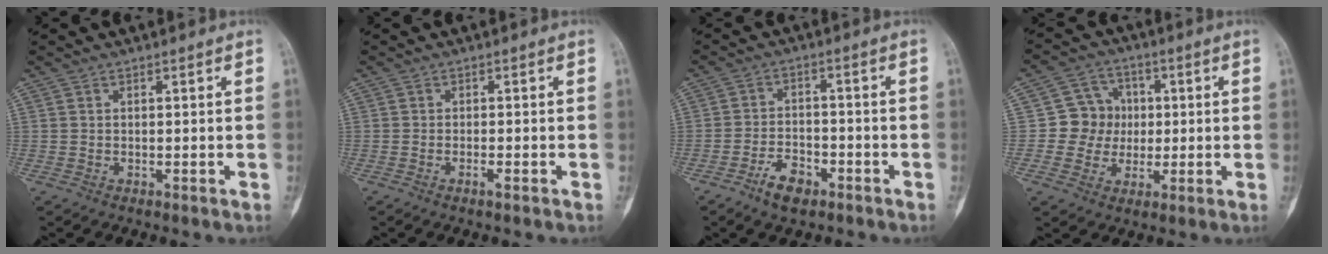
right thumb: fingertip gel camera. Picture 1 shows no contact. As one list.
[{"total": 1.2, "force": [-0.7, 0.1, 0.9], "torque": [-0.020, 0.001, -0.013]}, {"total": 5.8, "force": [-3.7, 3.0, 3.4], "torque": [-0.053, 0.023, -0.064]}, {"total": 8.2, "force": [0.2, 7.9, 2.3], "torque": [0.009, 0.016, -0.003]}]